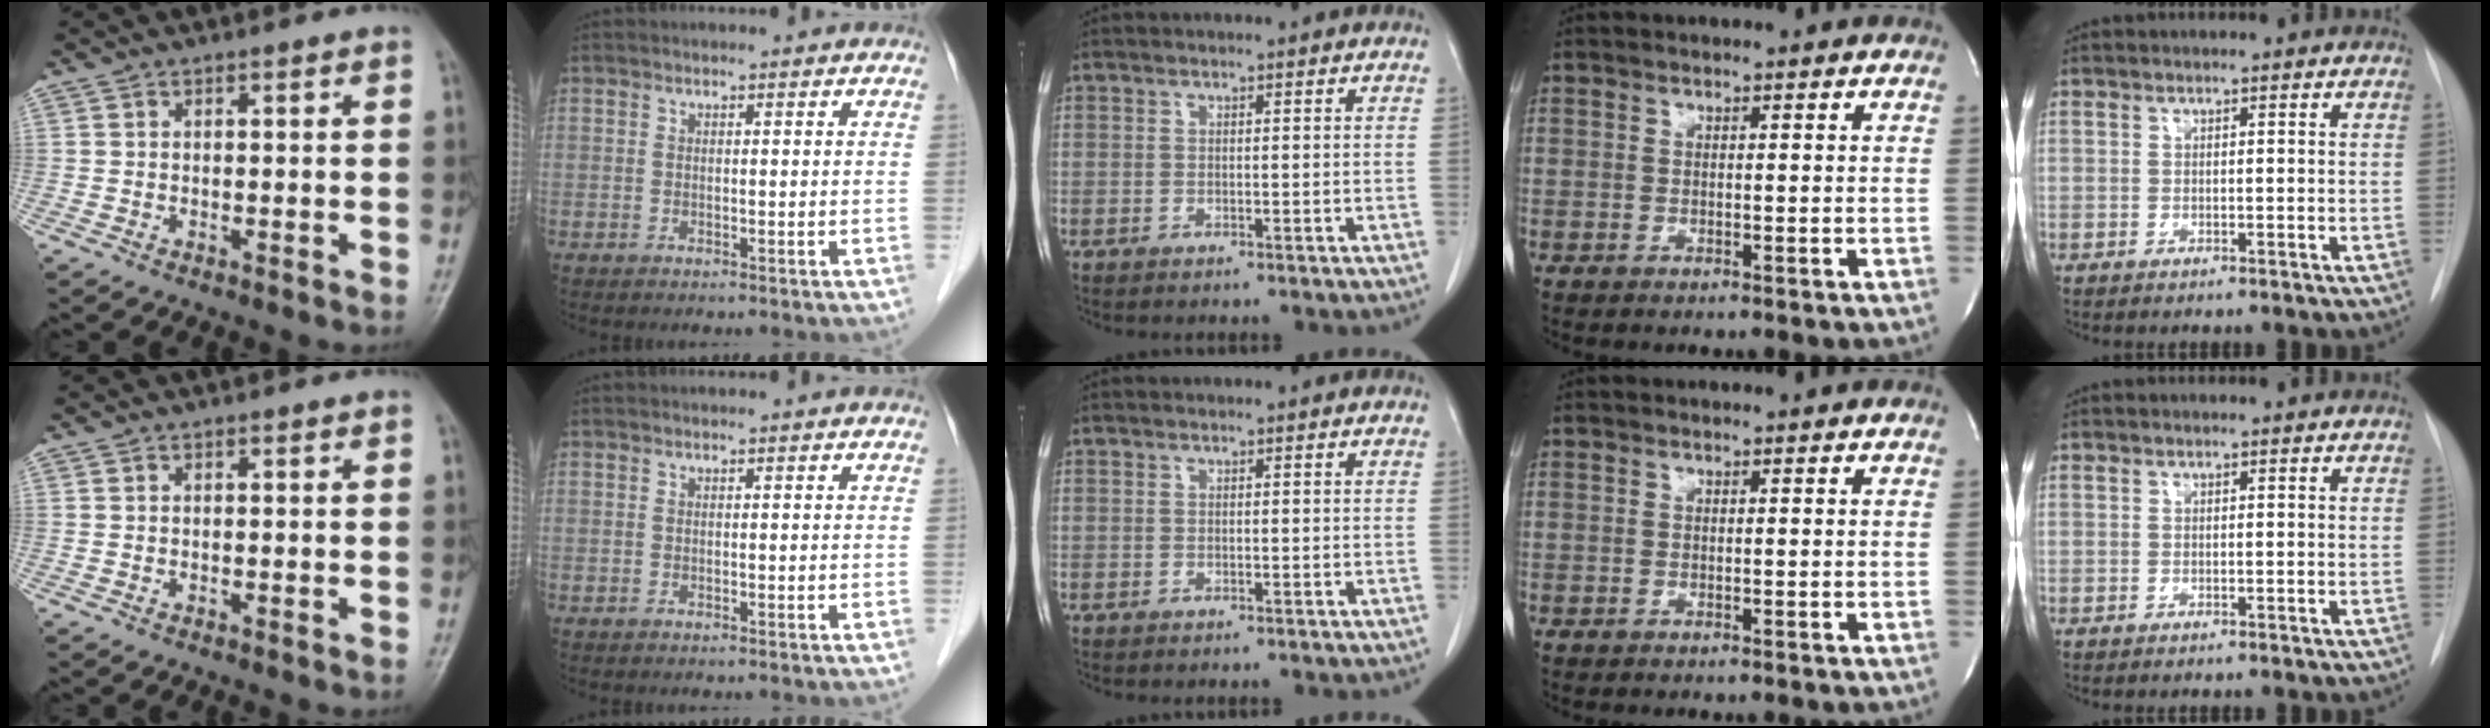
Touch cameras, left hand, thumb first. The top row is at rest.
{}